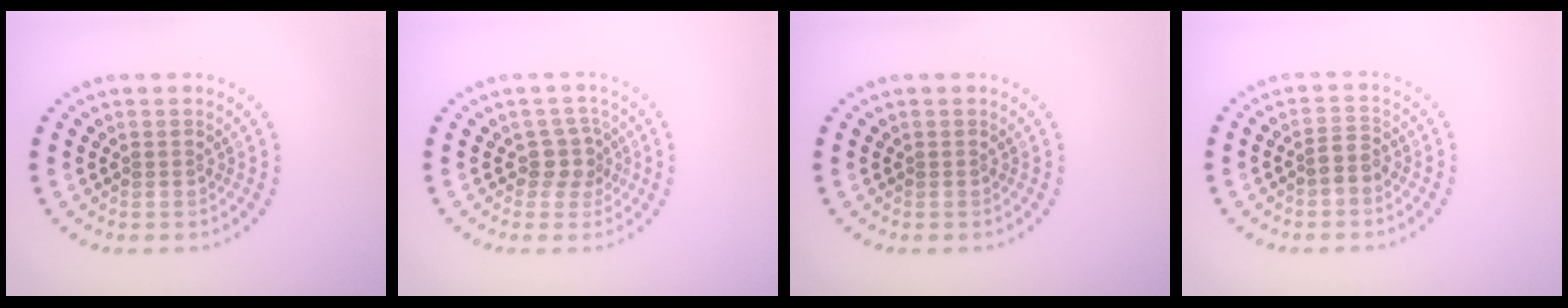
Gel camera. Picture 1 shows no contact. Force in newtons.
{"total": 2.2, "press": 1.7, "slide": 1.3}
{"total": 0.0}
{"total": 1.8, "press": 1.5, "slide": 0.9}